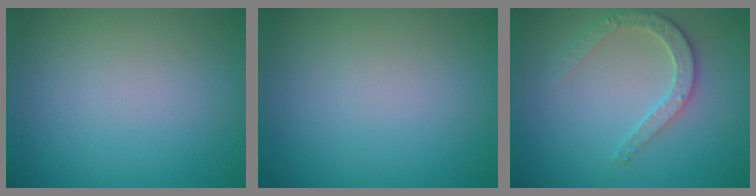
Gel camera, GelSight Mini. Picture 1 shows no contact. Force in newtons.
{"total": 0.0}
{"total": 2.7, "press": 2.6, "slide": 0.7}